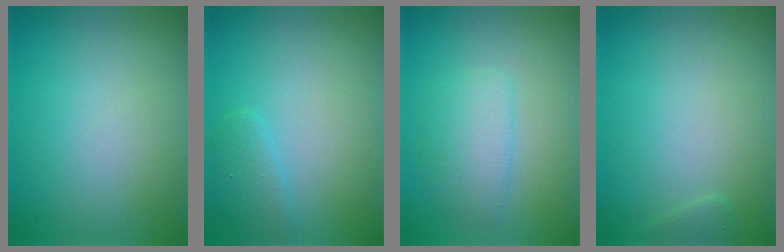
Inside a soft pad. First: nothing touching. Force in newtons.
{"total": 1.8, "press": 1.8, "slide": 0.1}
{"total": 2.6, "press": 2.6, "slide": 0.0}
{"total": 0.6, "press": 0.6, "slide": 0.1}